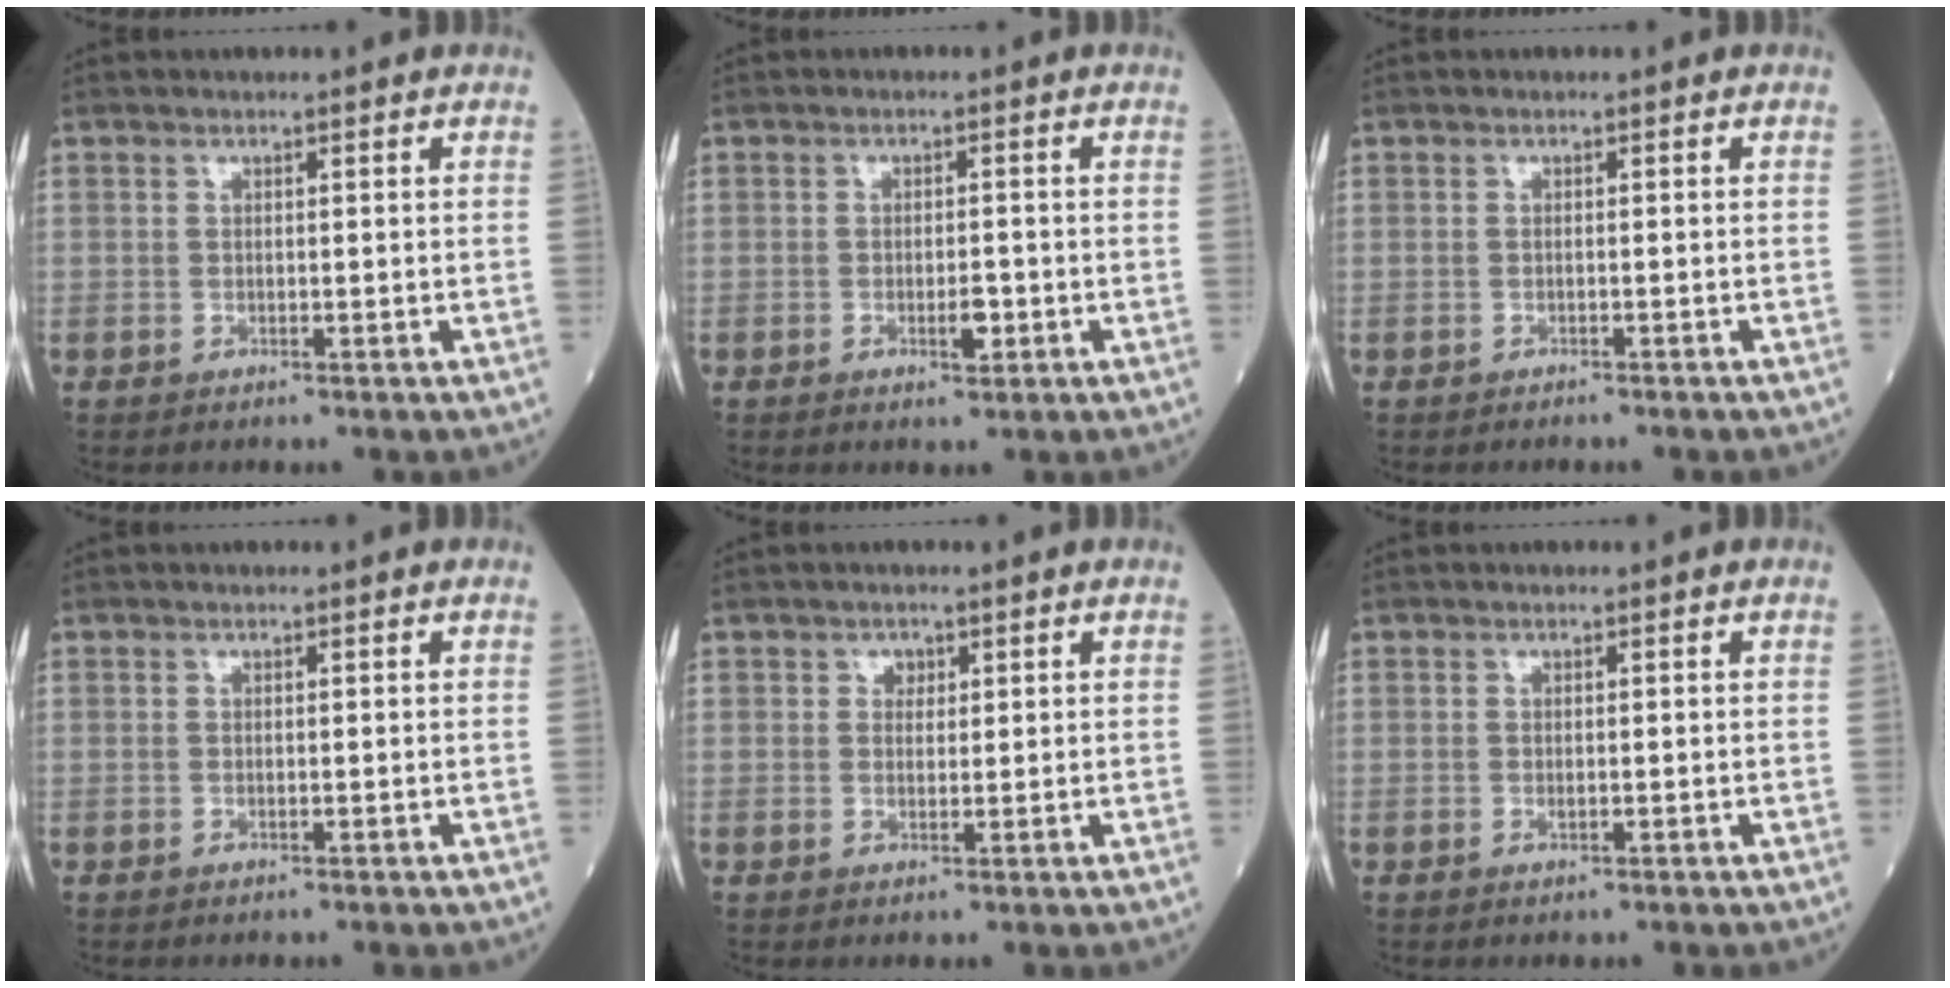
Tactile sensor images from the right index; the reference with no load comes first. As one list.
[{"total": 2.6, "force": [-0.9, 0.8, 2.3], "torque": [-0.037, 0.000, -0.011]}, {"total": 1.4, "force": [-1.3, 0.1, 0.6], "torque": [-0.012, -0.001, -0.015]}, {"total": 0.0}, {"total": 1.5, "force": [0.7, 1.2, 0.6], "torque": [-0.003, 0.000, 0.007]}, {"total": 0.7, "force": [-0.2, 0.3, 0.7], "torque": [-0.014, -0.002, -0.001]}]